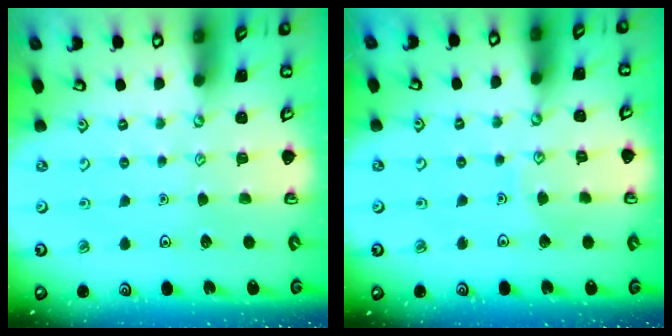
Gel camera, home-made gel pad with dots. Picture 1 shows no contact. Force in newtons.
{"total": 4.8, "press": 4.8, "slide": 0.2}